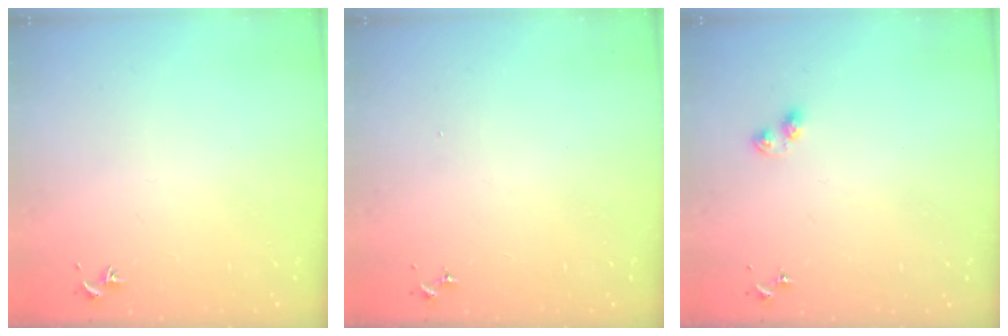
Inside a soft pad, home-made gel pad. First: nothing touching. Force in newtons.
{"total": 0.0}
{"total": 5.0, "press": 4.9, "slide": 0.7}